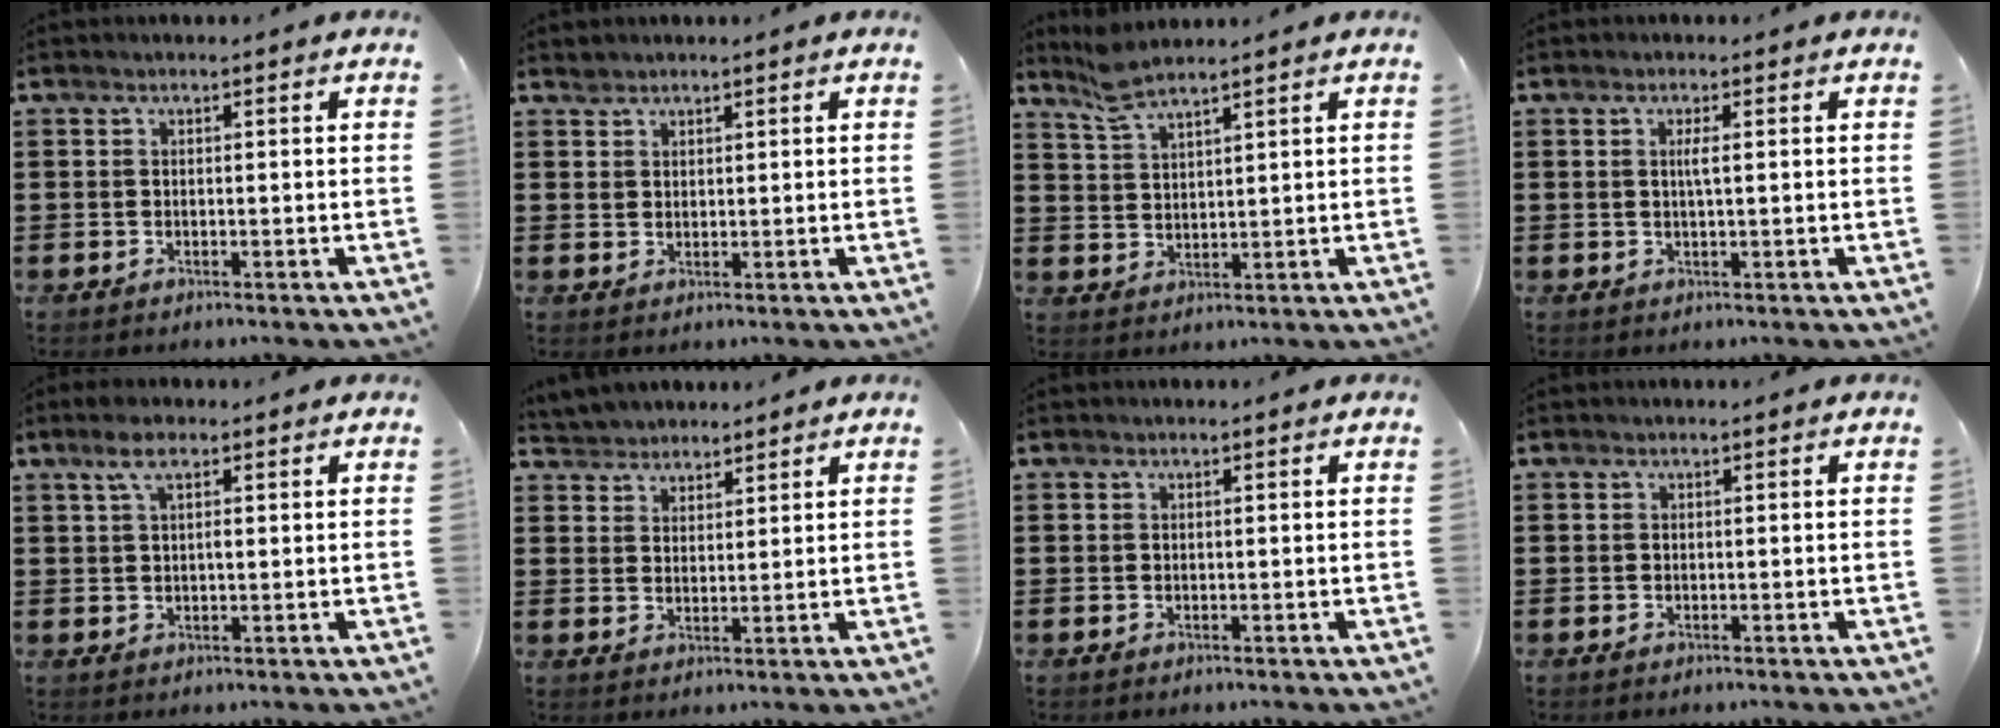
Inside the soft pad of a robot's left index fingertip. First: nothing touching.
{"total": 1.6, "force": [1.4, 0.9, -0.2], "torque": [0.000, 0.000, 0.029]}
{"total": 4.7, "force": [4.0, 0.7, 2.4], "torque": [-0.057, -0.004, 0.074]}
{"total": 1.9, "force": [0.3, 0.2, 1.8], "torque": [-0.038, -0.001, 0.005]}
{"total": 3.9, "force": [1.8, 1.6, 3.1], "torque": [-0.058, 0.006, 0.029]}
{"total": 3.1, "force": [2.7, 1.2, -0.8], "torque": [0.001, -0.001, 0.051]}
{"total": 0.0}
{"total": 0.0}